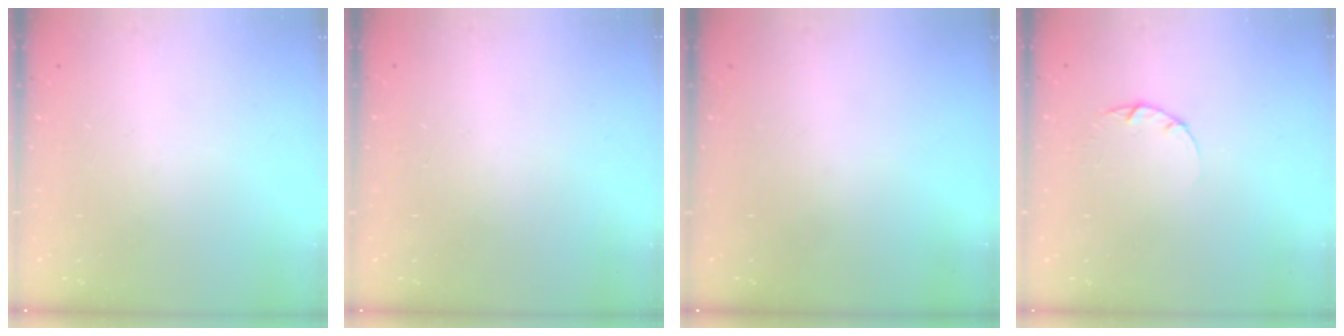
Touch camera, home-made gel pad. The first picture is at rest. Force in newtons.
{"total": 2.6, "press": 2.6, "slide": 0.2}
{"total": 0.0}
{"total": 2.2, "press": 2.2, "slide": 0.3}